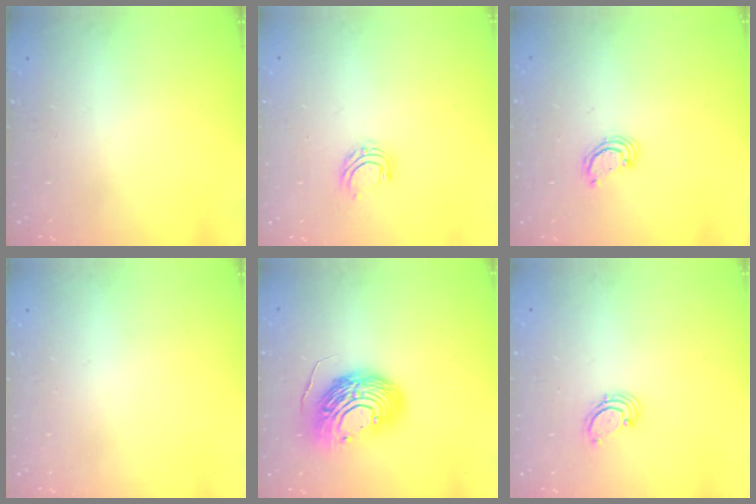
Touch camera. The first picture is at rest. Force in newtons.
{"total": 5.9, "press": 5.9, "slide": 0.4}
{"total": 2.5, "press": 2.5, "slide": 0.2}
{"total": 0.0}
{"total": 14.7, "press": 14.7, "slide": 1.3}
{"total": 1.7, "press": 1.7, "slide": 0.2}